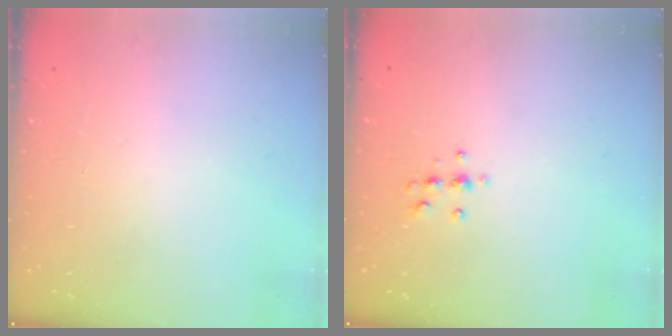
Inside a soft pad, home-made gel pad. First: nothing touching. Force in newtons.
{"total": 4.9, "press": 4.8, "slide": 1.2}